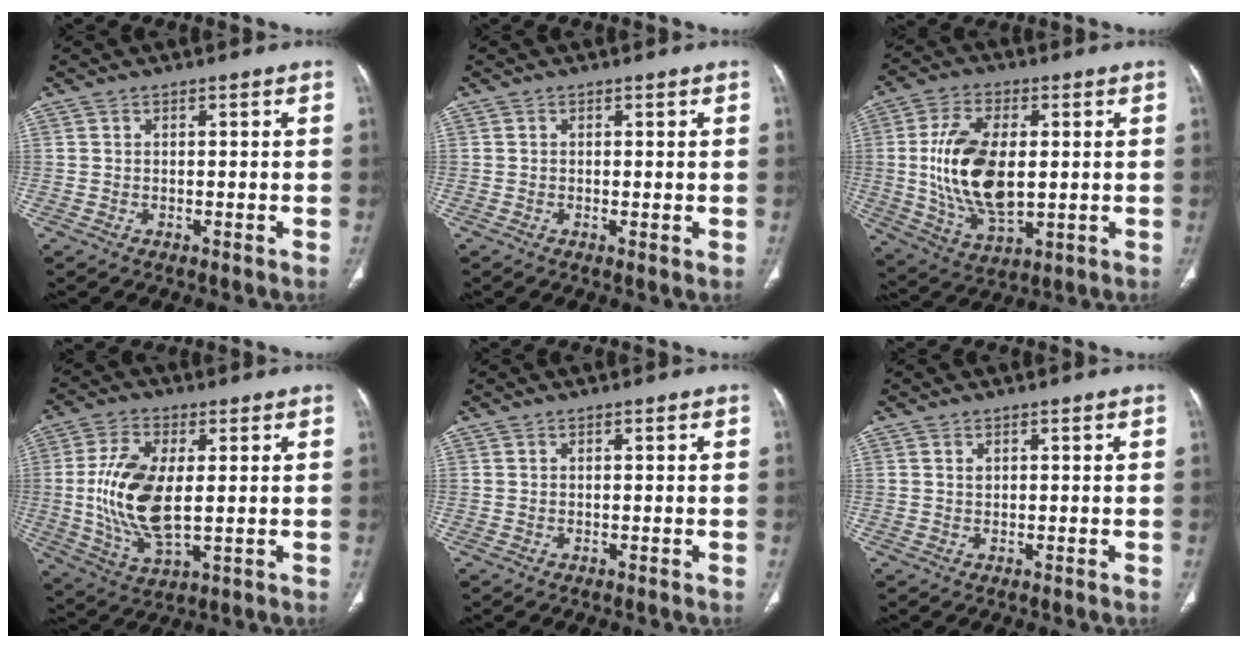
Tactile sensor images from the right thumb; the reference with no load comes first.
{"total": 0.7, "force": [0.0, 0.2, 0.7], "torque": [-0.016, -0.004, -0.002]}
{"total": 16.3, "force": [0.8, 8.7, 13.8], "torque": [-0.261, -0.011, 0.024]}
{"total": 14.2, "force": [0.7, 6.8, 12.5], "torque": [-0.255, -0.011, 0.020]}
{"total": 0.0}
{"total": 0.7, "force": [0.3, 0.4, 0.4], "torque": [-0.006, 0.001, 0.008]}